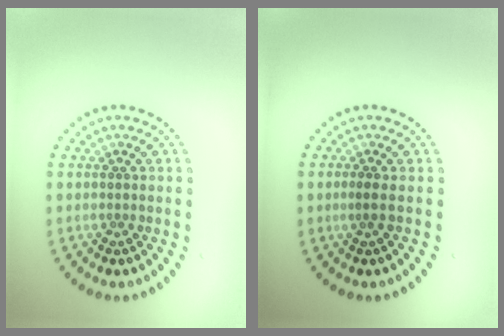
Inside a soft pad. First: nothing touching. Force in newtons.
{"total": 0.8, "press": 0.4, "slide": 0.7}